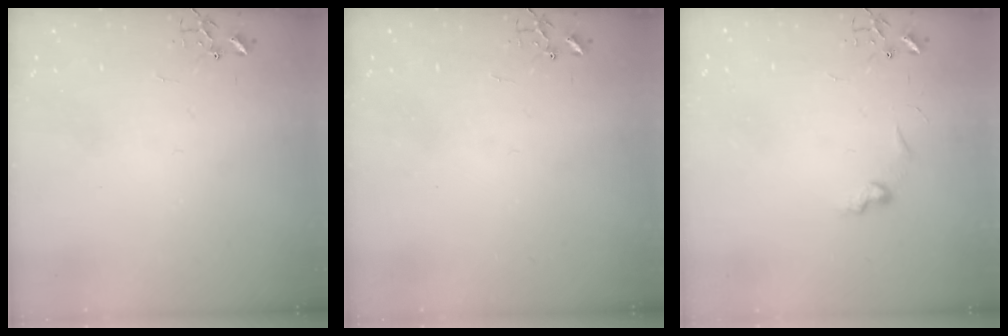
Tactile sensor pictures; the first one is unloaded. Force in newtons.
{"total": 0.0}
{"total": 5.6, "press": 5.6, "slide": 0.7}